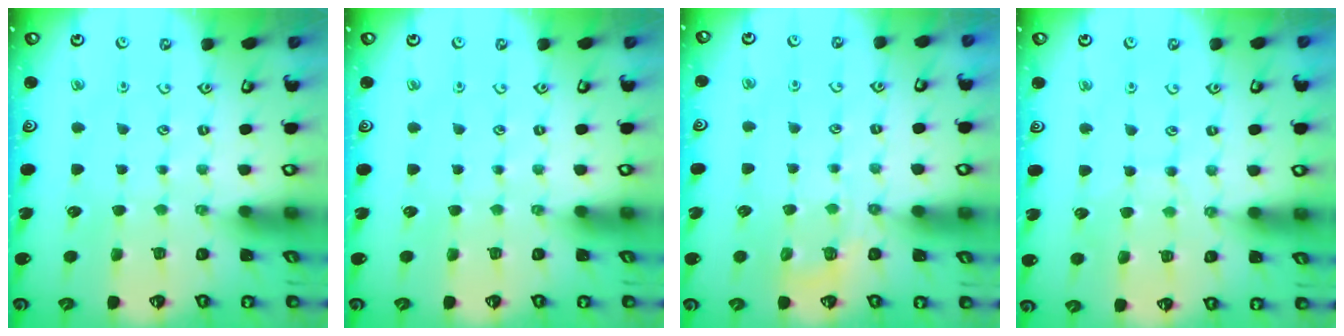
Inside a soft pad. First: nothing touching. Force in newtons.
{"total": 0.0}
{"total": 5.1, "press": 4.9, "slide": 1.4}
{"total": 4.6, "press": 4.5, "slide": 0.5}